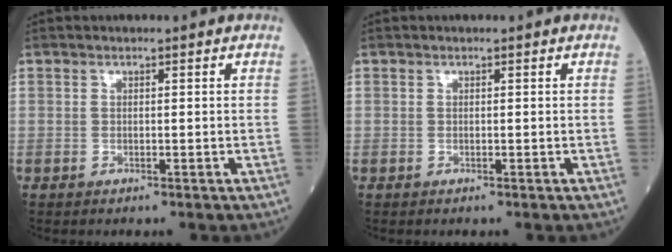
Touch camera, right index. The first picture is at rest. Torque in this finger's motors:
{"motor_torque": [0.01, -0.01, 0.00, 0.00]}